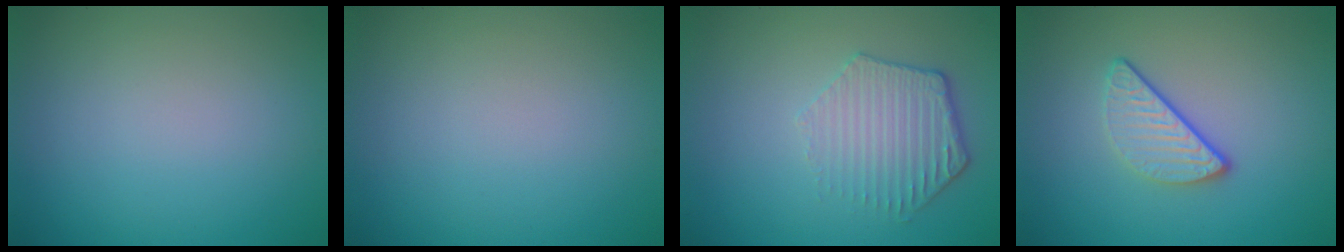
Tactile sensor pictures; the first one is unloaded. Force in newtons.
{"total": 0.0}
{"total": 3.2, "press": 3.0, "slide": 1.1}
{"total": 3.0, "press": 2.3, "slide": 1.8}